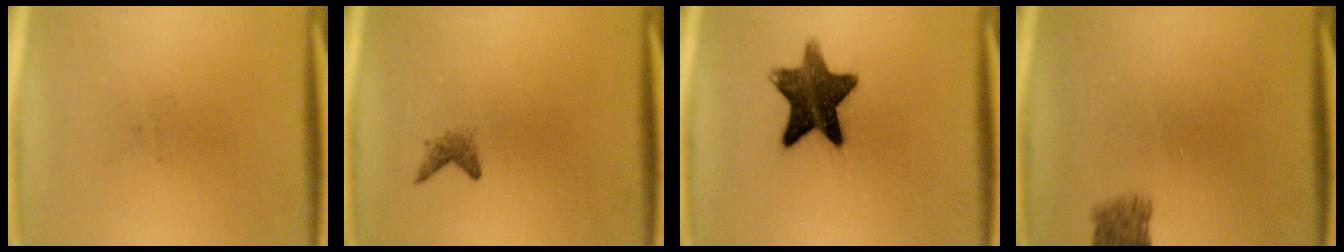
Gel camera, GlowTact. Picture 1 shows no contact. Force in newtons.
{"total": 1.2}
{"total": 11.9}
{"total": 2.9}